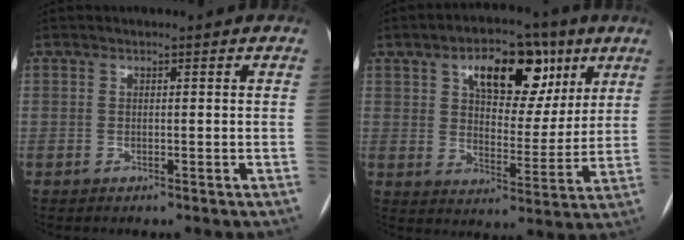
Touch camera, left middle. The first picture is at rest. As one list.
[{"total": 13.4, "force": [6.8, 6.7, 9.4], "torque": [-0.127, 0.022, 0.107]}]